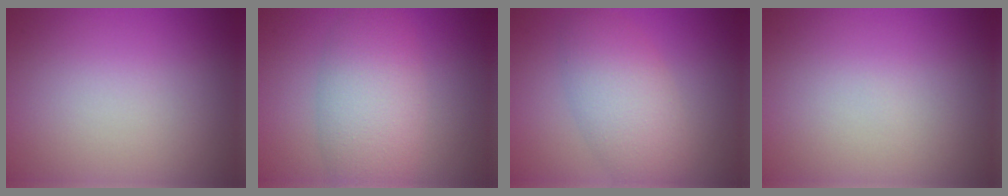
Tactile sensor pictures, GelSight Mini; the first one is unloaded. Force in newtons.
{"total": 6.1, "press": 6.1, "slide": 0.2}
{"total": 5.0, "press": 5.0, "slide": 0.4}
{"total": 0.0}